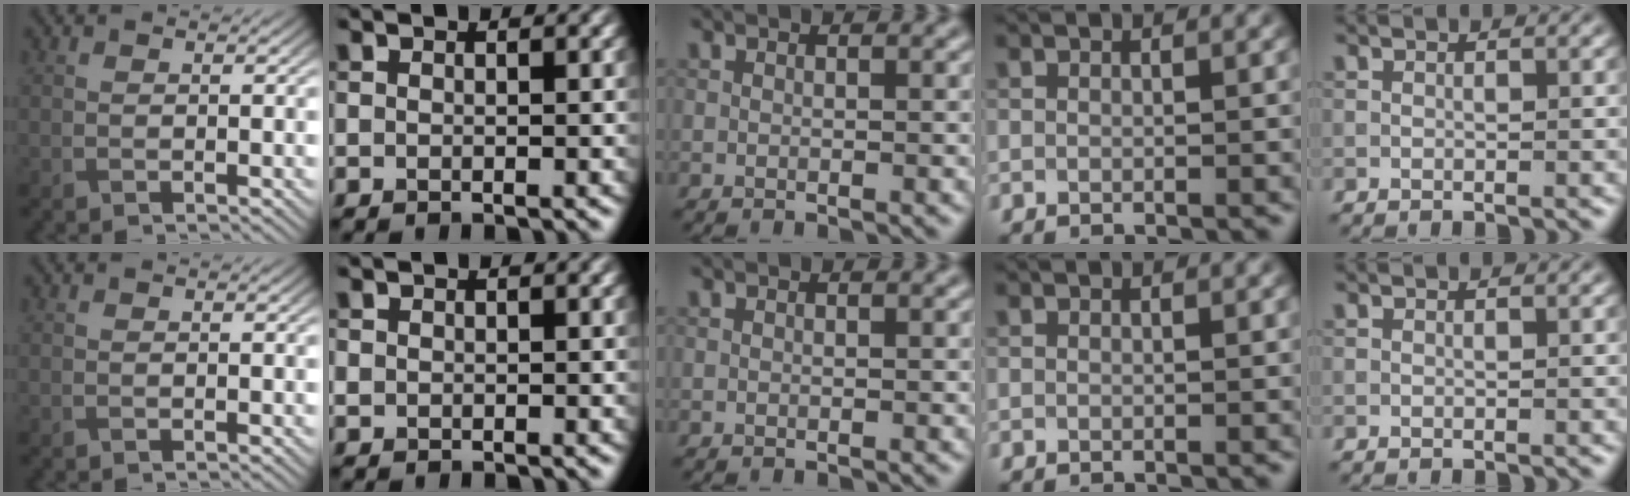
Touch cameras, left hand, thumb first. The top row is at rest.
{"index": {"total": 0.6, "force": [0.1, 0.5, 0.1], "torque": [0.000, 0.000, 0.001]}}